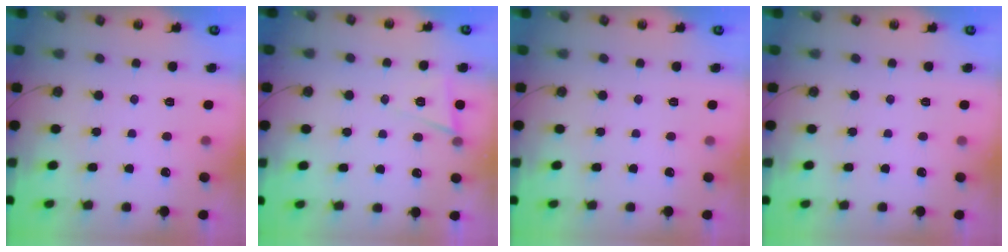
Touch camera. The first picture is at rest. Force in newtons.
{"total": 5.7, "press": 4.1, "slide": 4.0}
{"total": 0.0}
{"total": 0.0}